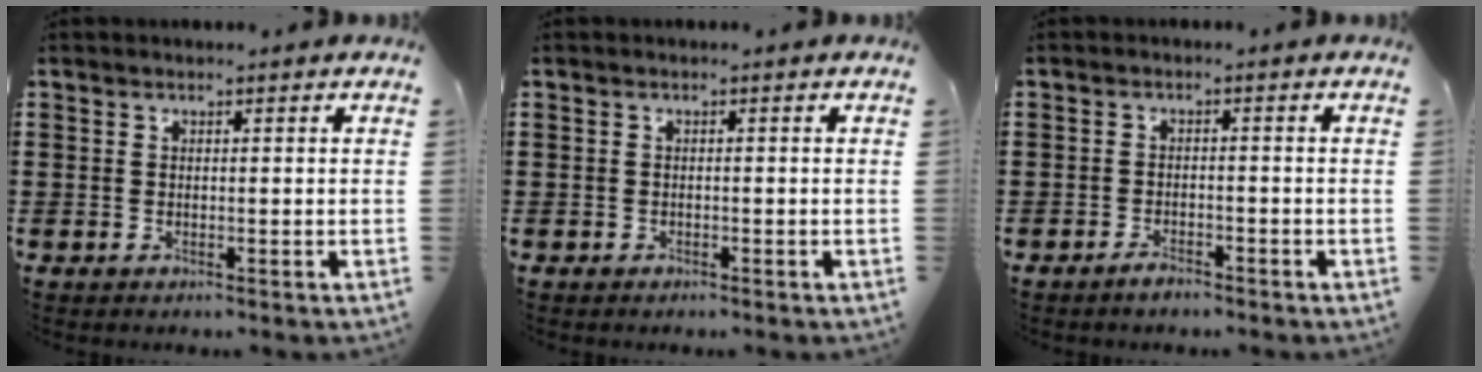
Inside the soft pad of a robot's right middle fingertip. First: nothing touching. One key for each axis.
{"total": 0.5, "fx": -0.4, "fy": 0.3, "fz": 0.1, "tx": -0.002, "ty": 0.002, "tz": -0.010}
{"total": 1.8, "fx": -1.6, "fy": 0.4, "fz": 0.7, "tx": -0.015, "ty": 0.000, "tz": -0.031}